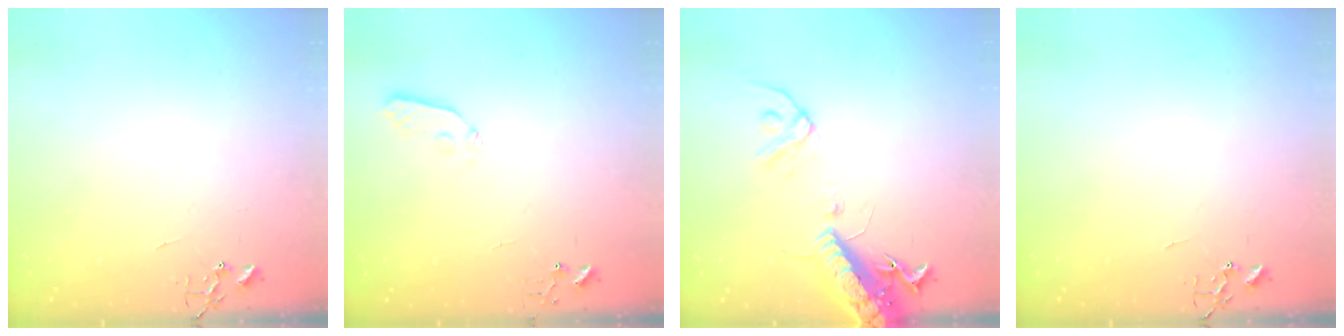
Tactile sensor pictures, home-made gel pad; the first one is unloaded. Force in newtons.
{"total": 3.6, "press": 3.6, "slide": 0.5}
{"total": 16.6, "press": 16.1, "slide": 4.0}
{"total": 0.0}